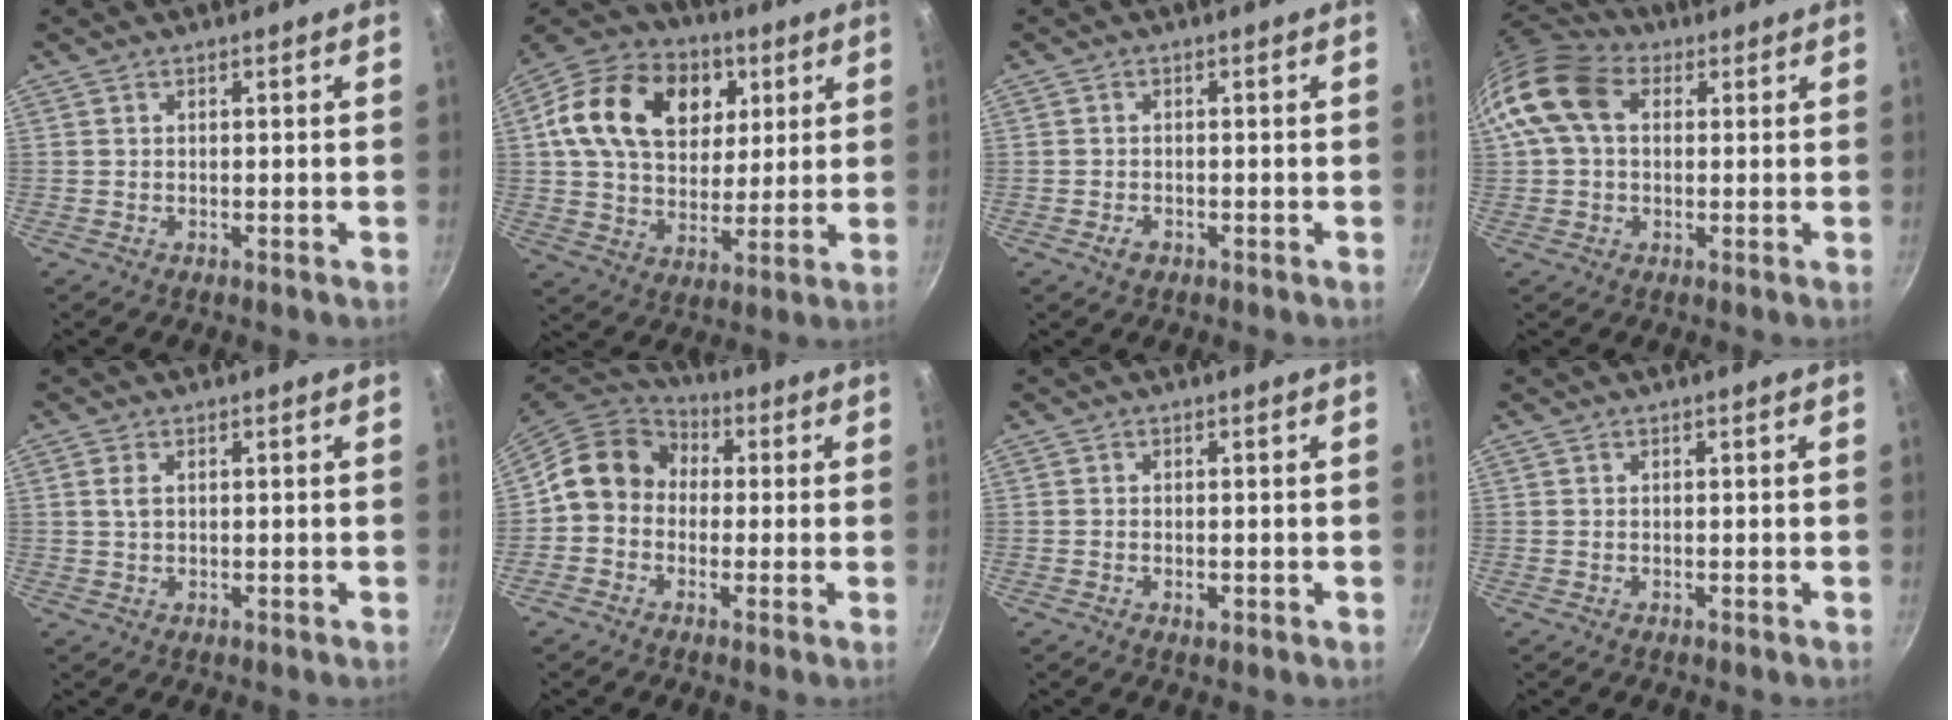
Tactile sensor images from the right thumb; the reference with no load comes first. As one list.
[{"total": 23.0, "force": [6.9, 16.7, 14.2], "torque": [-0.222, 0.004, 0.110]}, {"total": 1.9, "force": [-1.0, 1.3, 1.1], "torque": [-0.018, 0.007, -0.018]}, {"total": 13.3, "force": [2.9, 9.4, 8.9], "torque": [-0.162, 0.025, 0.035]}, {"total": 2.0, "force": [0.6, 1.2, 1.5], "torque": [-0.029, 0.000, 0.011]}, {"total": 11.3, "force": [0.5, 9.7, 5.7], "torque": [-0.067, 0.032, -0.018]}, {"total": 1.4, "force": [-0.4, 0.8, 1.1], "torque": [-0.017, -0.001, -0.007]}, {"total": 0.0}]